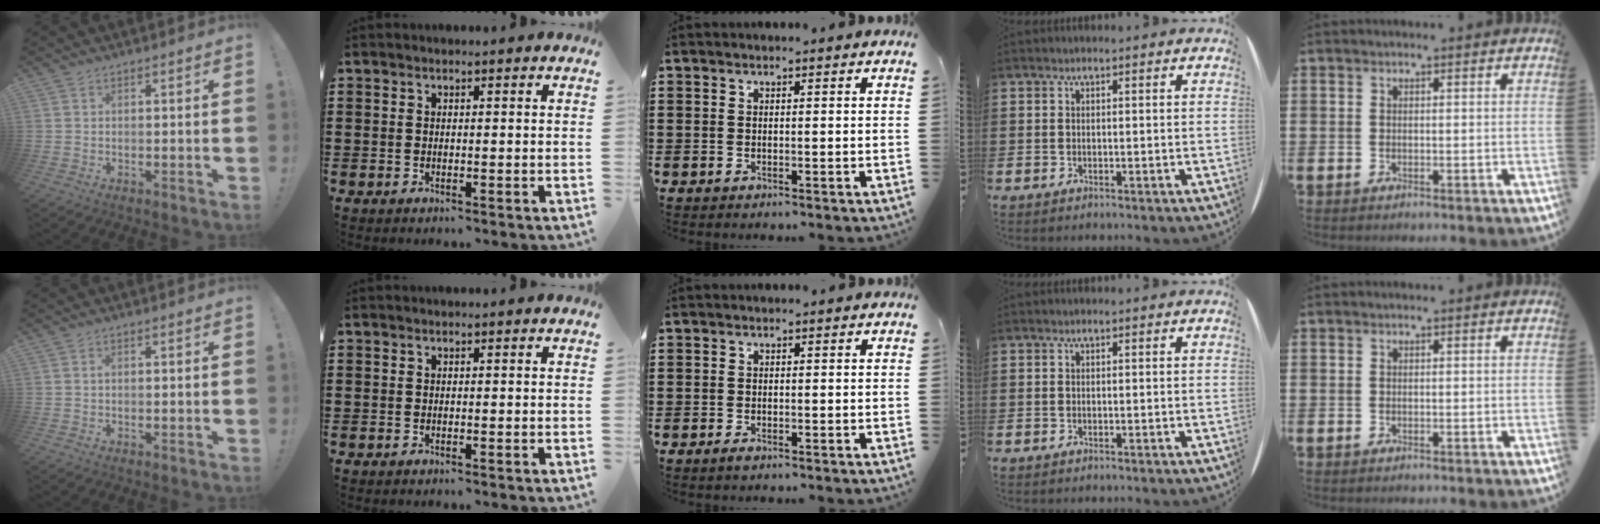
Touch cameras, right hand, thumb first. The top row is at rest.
{"middle": {"total": 0.7, "force": [-0.5, 0.2, 0.4], "torque": [-0.008, -0.005, -0.008]}}